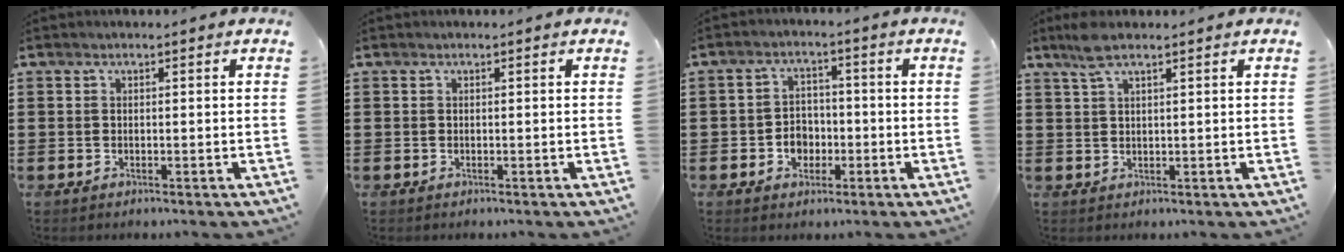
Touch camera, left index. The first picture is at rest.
{"total": 0.0}
{"total": 3.9, "force": [-1.4, 3.1, 1.8], "torque": [-0.041, 0.005, -0.030]}
{"total": 3.7, "force": [2.4, 0.7, 2.7], "torque": [-0.059, 0.004, 0.043]}